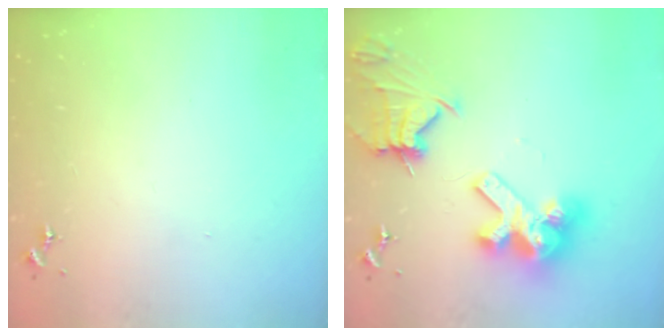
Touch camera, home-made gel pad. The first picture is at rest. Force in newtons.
{"total": 18.5, "press": 18.4, "slide": 2.1}